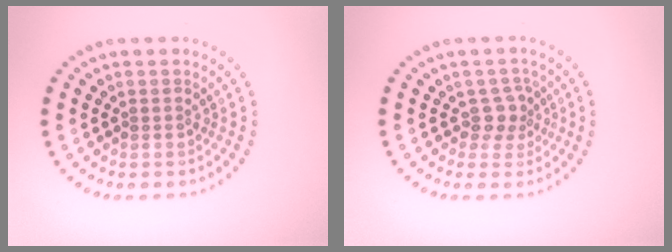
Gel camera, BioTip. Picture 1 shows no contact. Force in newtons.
{"total": 2.0, "press": 1.6, "slide": 1.3}